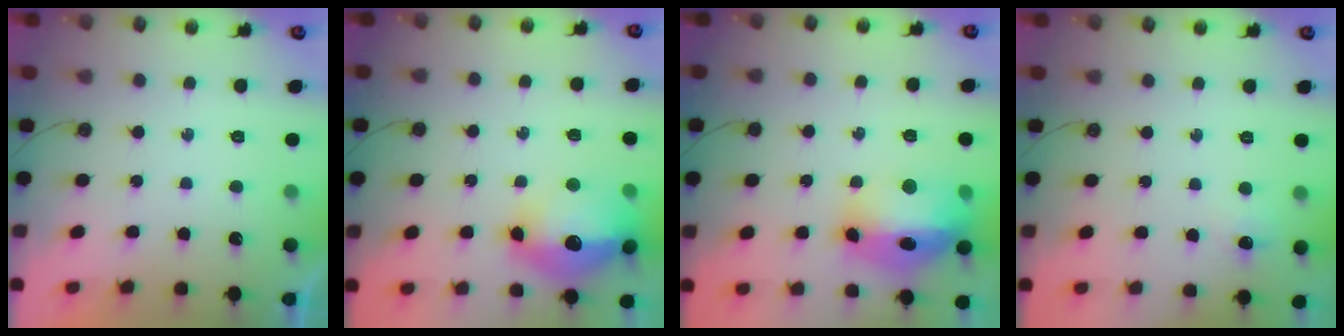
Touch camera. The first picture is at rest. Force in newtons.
{"total": 17.0, "press": 16.9, "slide": 1.4}
{"total": 16.4, "press": 16.3, "slide": 1.7}
{"total": 5.9, "press": 5.8, "slide": 0.7}